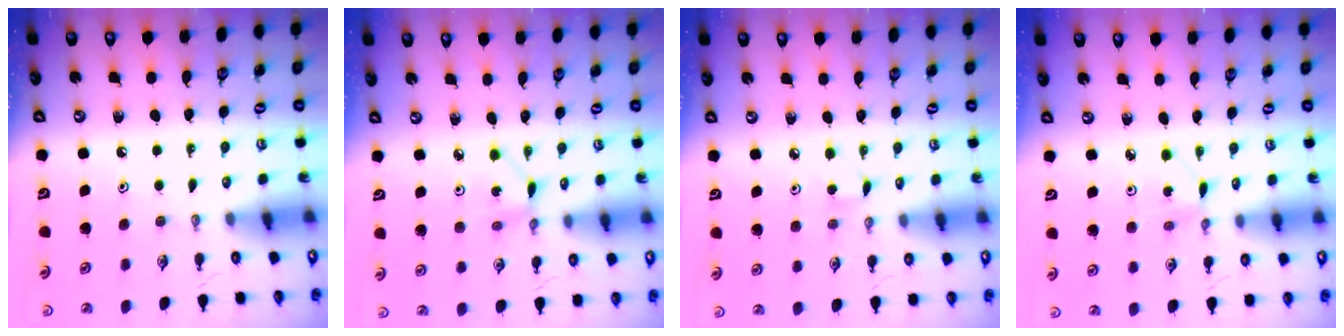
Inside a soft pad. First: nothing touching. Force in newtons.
{"total": 1.5, "press": 1.5, "slide": 0.1}
{"total": 2.9, "press": 2.8, "slide": 0.3}
{"total": 1.2, "press": 1.2, "slide": 0.1}